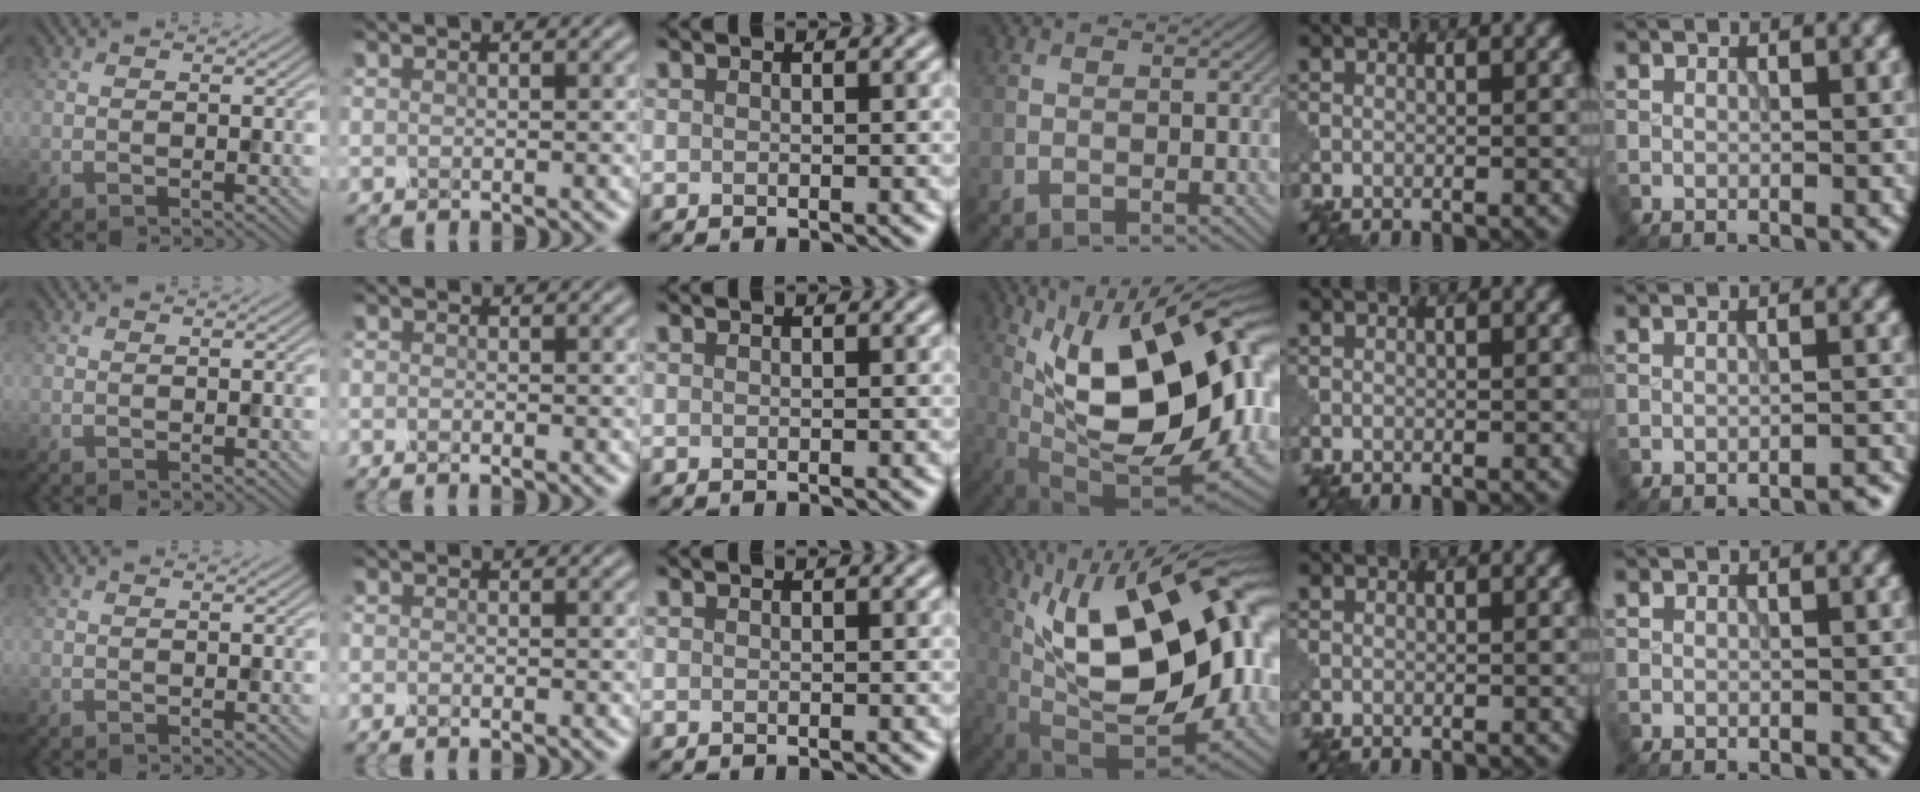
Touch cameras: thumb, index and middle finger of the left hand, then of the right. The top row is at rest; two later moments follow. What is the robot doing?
{"motion": "shake", "object": "sieve"}